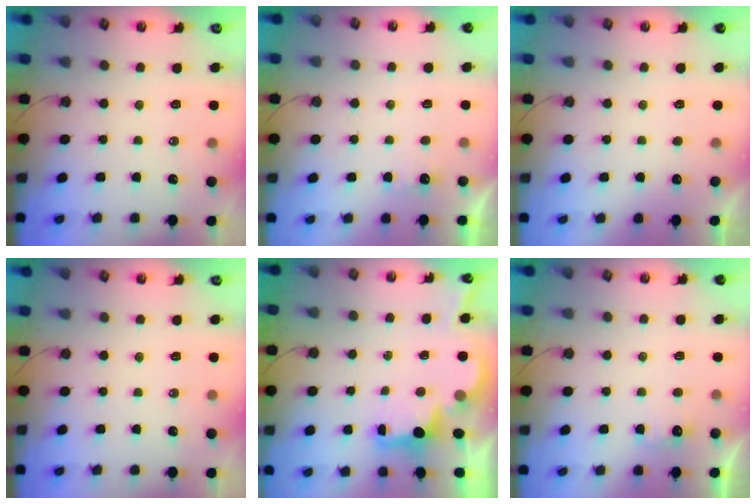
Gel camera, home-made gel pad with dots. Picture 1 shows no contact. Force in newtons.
{"total": 1.6, "press": 1.5, "slide": 0.7}
{"total": 0.7, "press": 0.4, "slide": 0.6}
{"total": 0.0}
{"total": 2.5, "press": 2.4, "slide": 0.9}
{"total": 5.4, "press": 5.4, "slide": 0.7}